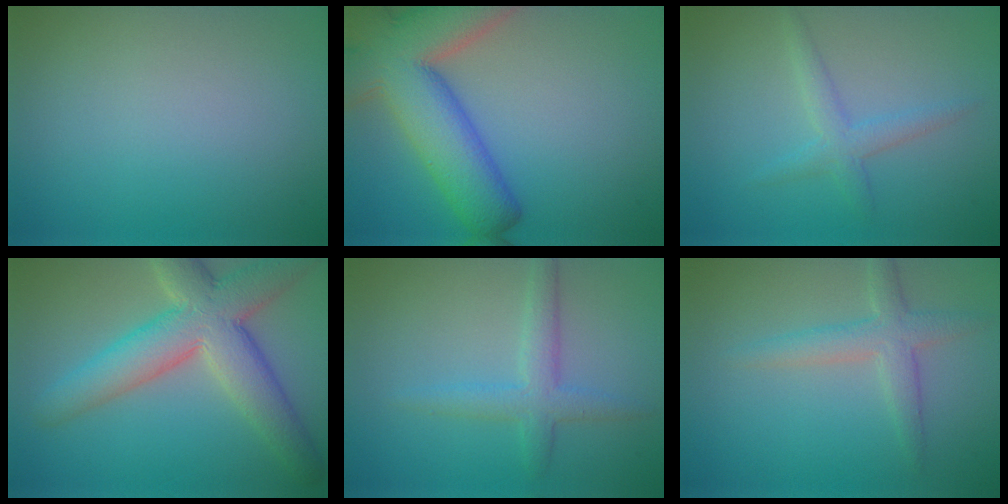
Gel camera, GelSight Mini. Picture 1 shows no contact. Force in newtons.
{"total": 11.6, "press": 11.6, "slide": 0.8}
{"total": 2.1, "press": 2.1, "slide": 0.3}
{"total": 8.3, "press": 8.3, "slide": 0.5}
{"total": 2.7, "press": 2.7, "slide": 0.1}
{"total": 2.9, "press": 2.9, "slide": 0.1}